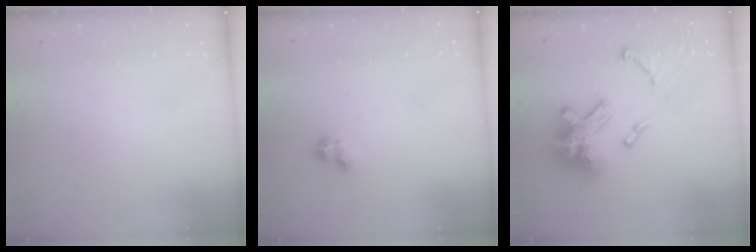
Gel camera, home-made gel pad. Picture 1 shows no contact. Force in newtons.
{"total": 2.1, "press": 2.0, "slide": 0.8}
{"total": 18.9, "press": 18.8, "slide": 1.2}